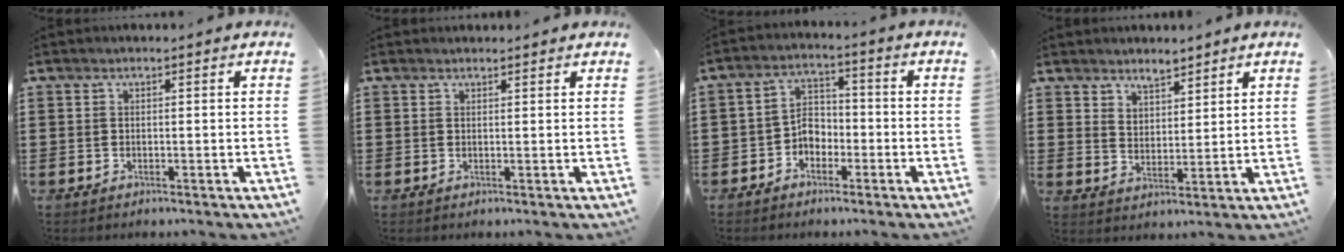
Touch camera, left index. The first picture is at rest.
{"total": 0.9, "force": [0.9, 0.1, 0.1], "torque": [-0.005, 0.000, 0.018]}
{"total": 4.0, "force": [-2.1, 2.8, 1.8], "torque": [-0.039, 0.011, -0.045]}
{"total": 3.9, "force": [3.5, 1.5, 0.0], "torque": [-0.014, -0.006, 0.066]}